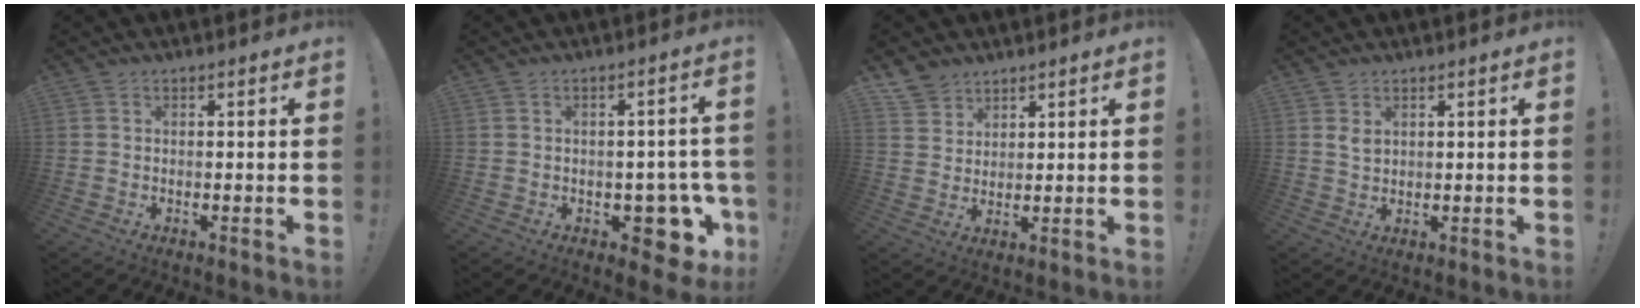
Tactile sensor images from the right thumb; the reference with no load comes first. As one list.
[{"total": 8.9, "force": [-3.4, 5.6, 6.1], "torque": [-0.055, 0.022, -0.048]}, {"total": 6.3, "force": [5.0, 3.7, 0.9], "torque": [-0.018, -0.031, 0.098]}, {"total": 2.5, "force": [1.6, 1.4, 1.4], "torque": [-0.017, -0.006, 0.026]}]